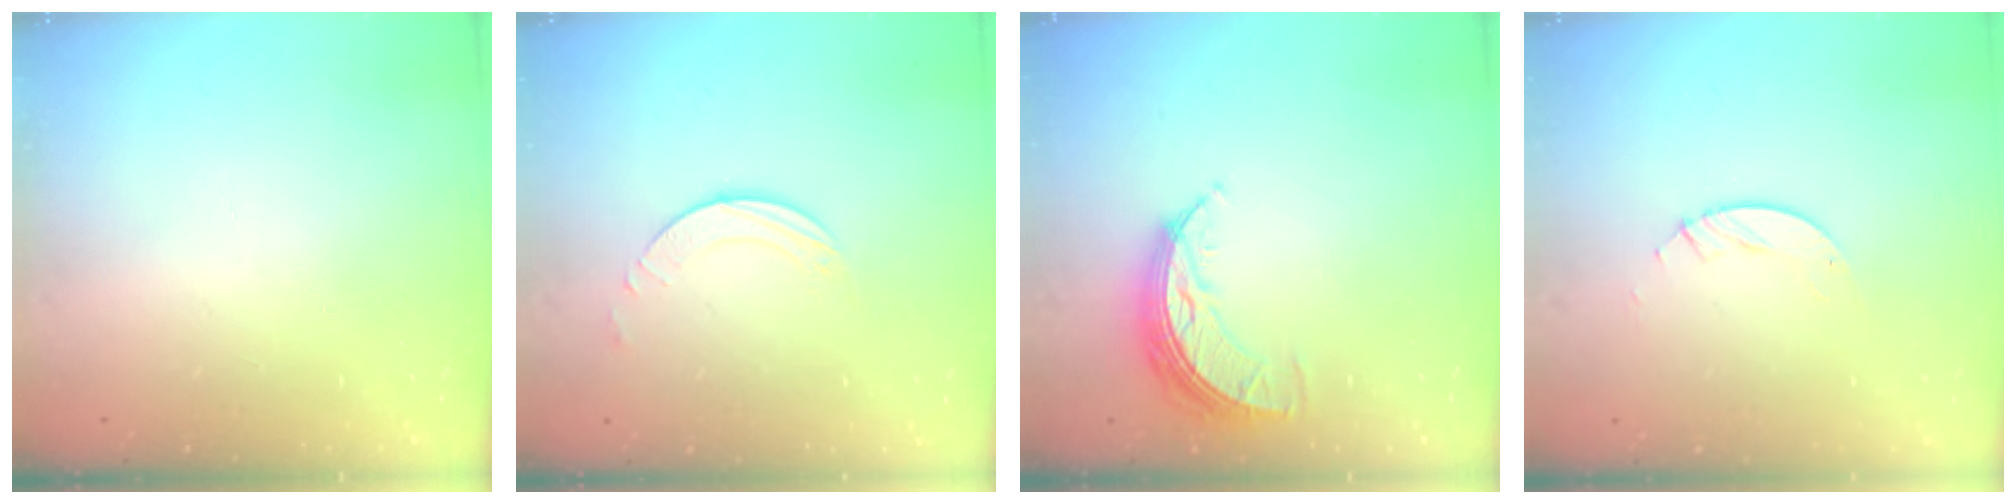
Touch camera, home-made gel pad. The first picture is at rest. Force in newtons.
{"total": 2.5, "press": 2.5, "slide": 0.2}
{"total": 8.4, "press": 8.4, "slide": 0.7}
{"total": 4.2, "press": 4.1, "slide": 0.4}